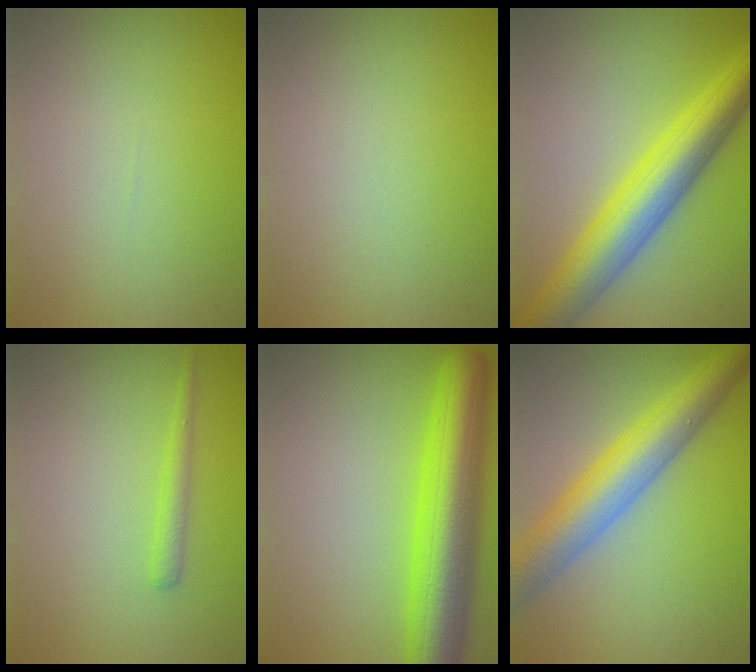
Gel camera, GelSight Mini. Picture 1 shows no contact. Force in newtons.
{"total": 0.0}
{"total": 8.2, "press": 8.2, "slide": 0.2}
{"total": 1.3, "press": 1.3, "slide": 0.1}
{"total": 9.0, "press": 9.0, "slide": 0.2}
{"total": 7.5, "press": 7.5, "slide": 0.1}